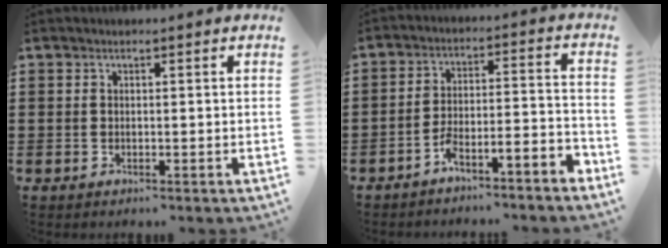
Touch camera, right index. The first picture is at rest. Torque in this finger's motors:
{"motor_torque": [1.30, -0.84, 0.23, 0.13]}